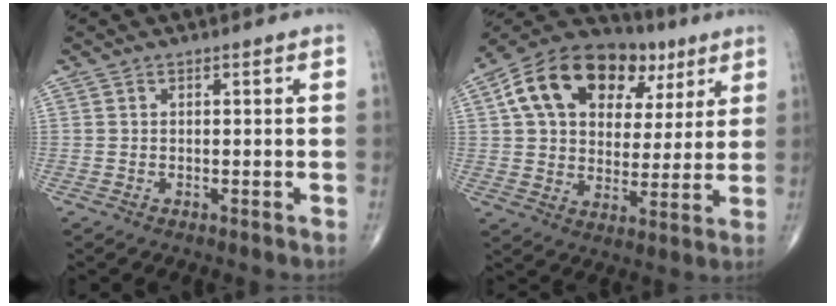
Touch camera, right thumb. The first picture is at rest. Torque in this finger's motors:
{"motor_torque": [1.60, 3.06, 1.42, 0.69, 0.15]}